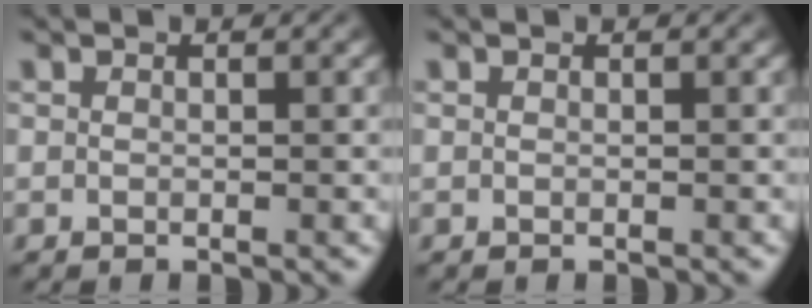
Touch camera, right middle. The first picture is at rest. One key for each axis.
{"total": 0.0}